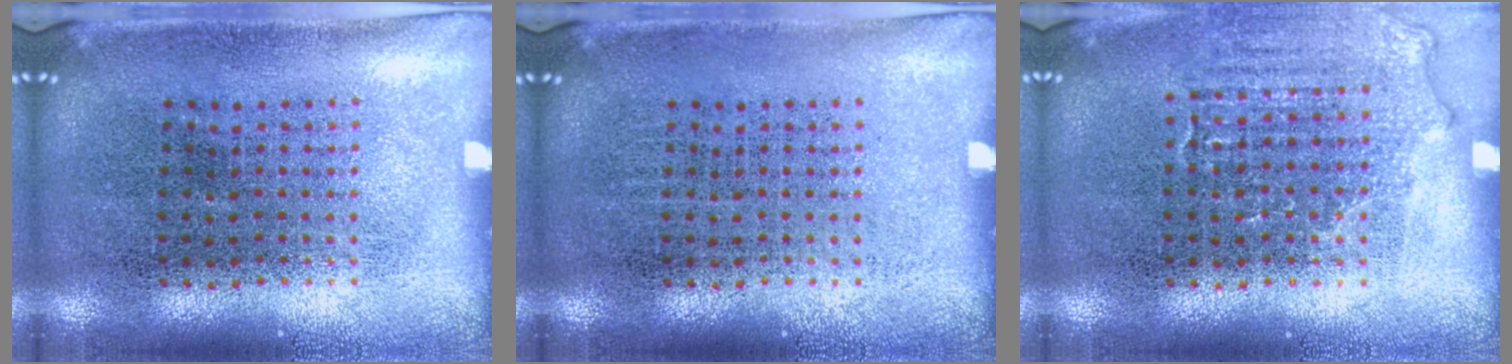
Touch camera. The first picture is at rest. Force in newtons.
{"total": 0.0}
{"total": 1.2, "press": 1.1, "slide": 0.5}